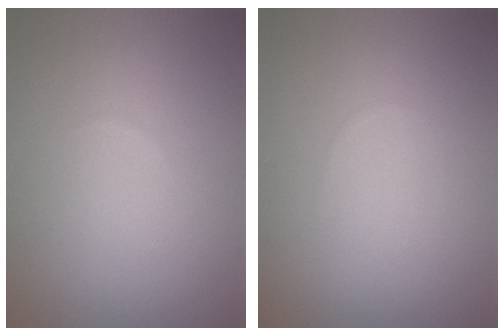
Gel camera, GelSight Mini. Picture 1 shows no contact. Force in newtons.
{"total": 0.0}